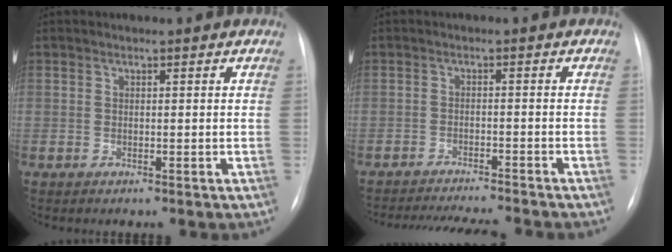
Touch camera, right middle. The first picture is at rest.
{"total": 11.1, "force": [-10.2, 0.6, 4.3], "torque": [-0.058, -0.013, -0.141]}